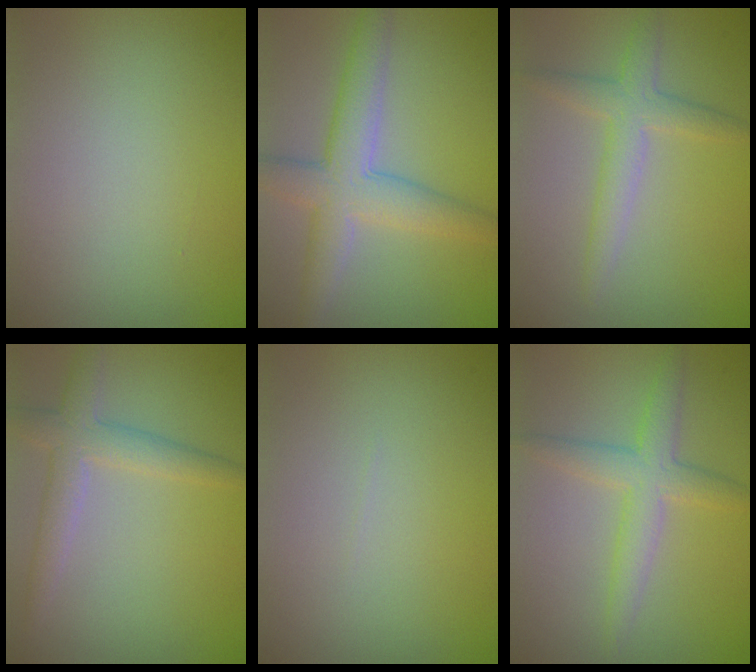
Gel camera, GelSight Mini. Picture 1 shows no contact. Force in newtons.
{"total": 5.3, "press": 5.3, "slide": 0.1}
{"total": 3.1, "press": 3.1, "slide": 0.1}
{"total": 3.4, "press": 3.4, "slide": 0.1}
{"total": 0.0}
{"total": 3.5, "press": 3.5, "slide": 0.1}